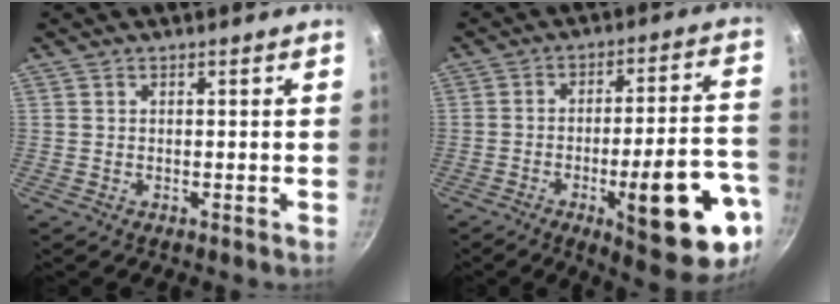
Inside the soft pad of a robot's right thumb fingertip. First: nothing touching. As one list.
[{"total": 21.4, "force": [-8.3, 6.2, 18.7], "torque": [-0.220, 0.033, -0.107]}]